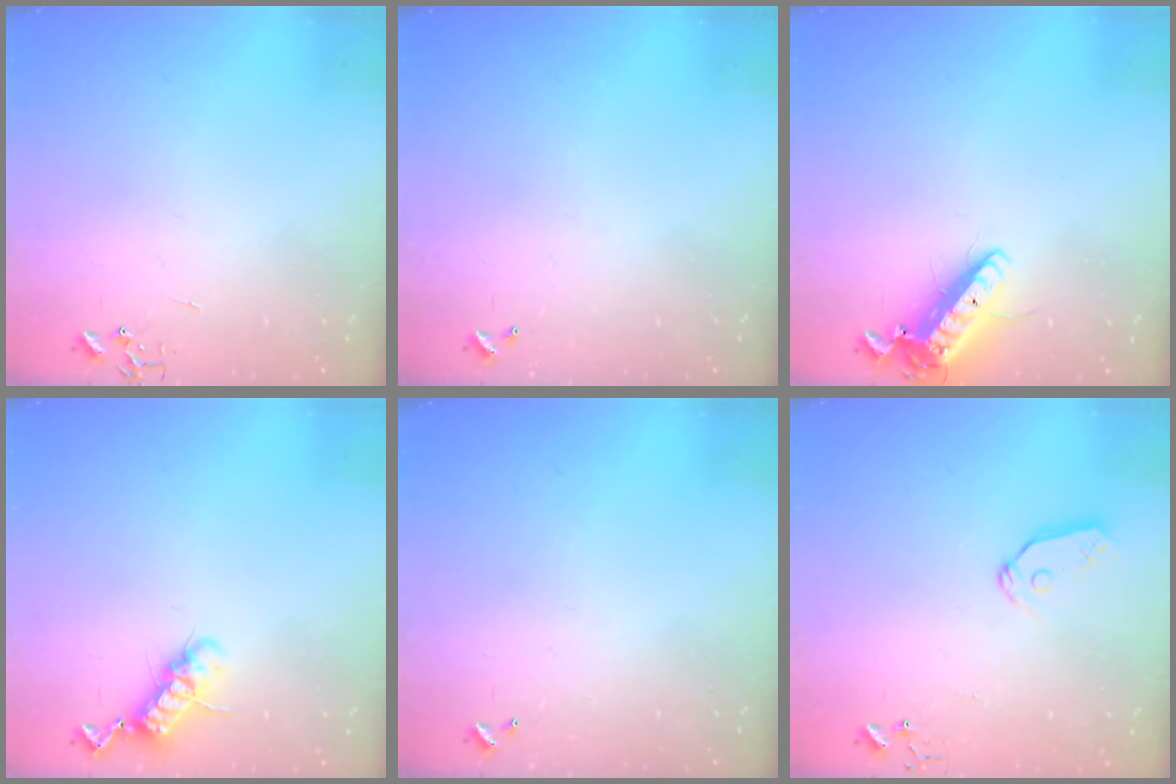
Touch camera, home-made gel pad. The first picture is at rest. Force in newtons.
{"total": 0.0}
{"total": 13.9, "press": 13.7, "slide": 2.5}
{"total": 11.5, "press": 11.4, "slide": 1.2}
{"total": 0.0}
{"total": 7.7, "press": 7.7, "slide": 0.7}